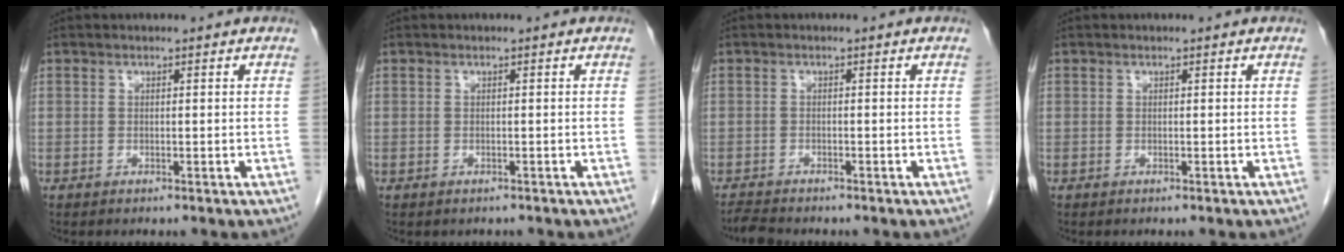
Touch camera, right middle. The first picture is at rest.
{"total": 0.5, "force": [-0.4, 0.3, 0.0], "torque": [-0.007, 0.001, -0.007]}
{"total": 2.2, "force": [-2.1, 0.2, 0.5], "torque": [-0.012, -0.010, -0.038]}
{"total": 0.0}